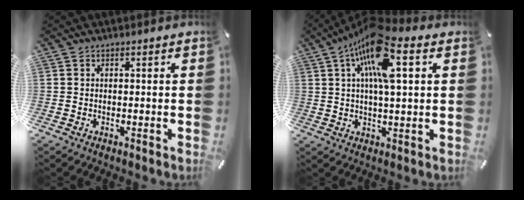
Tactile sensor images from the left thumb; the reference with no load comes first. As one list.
[{"total": 14.6, "force": [5.6, 5.2, 12.5], "torque": [-0.221, -0.002, 0.094]}]